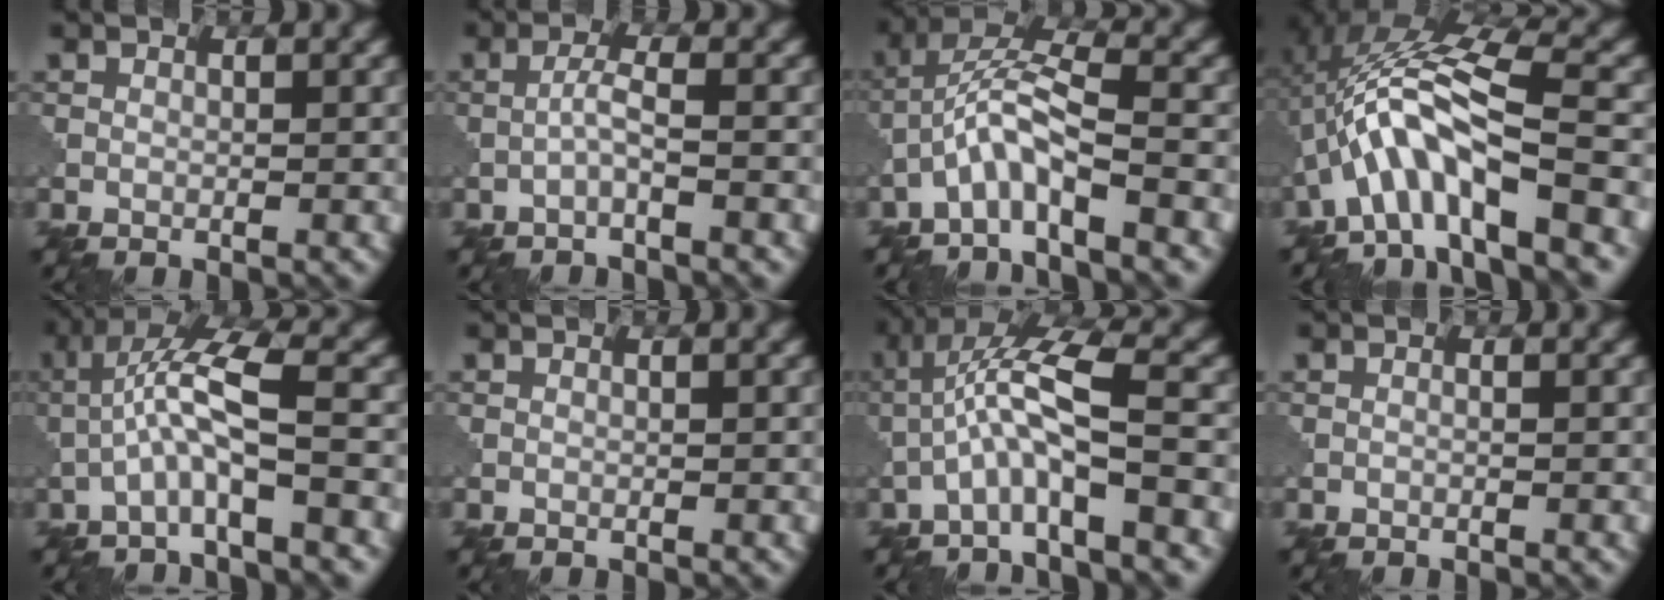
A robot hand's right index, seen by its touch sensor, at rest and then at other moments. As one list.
[{"total": 1.7, "force": [-0.7, 0.1, 1.6], "torque": [-0.035, 0.008, -0.019]}, {"total": 4.7, "force": [-2.6, 0.7, 3.8], "torque": [-0.076, 0.018, -0.059]}, {"total": 7.9, "force": [-2.6, 1.7, 7.3], "torque": [-0.129, 0.022, -0.056]}, {"total": 5.2, "force": [-1.2, 0.8, 5.0], "torque": [-0.103, 0.024, -0.032]}, {"total": 0.0}, {"total": 5.6, "force": [-1.8, 0.9, 5.3], "torque": [-0.109, 0.021, -0.045]}, {"total": 0.0}]